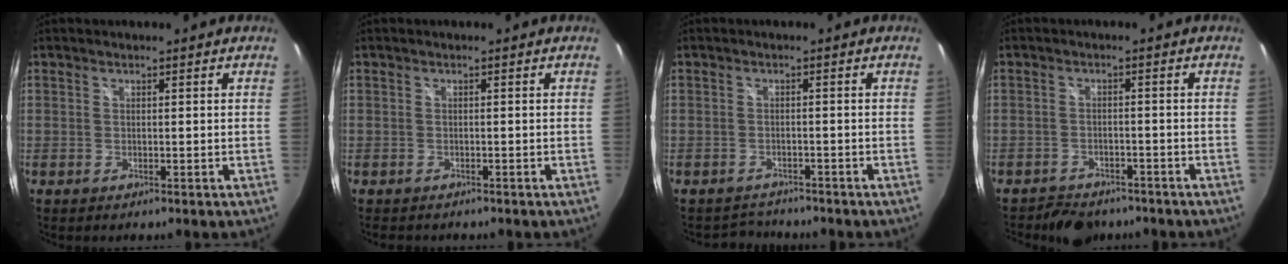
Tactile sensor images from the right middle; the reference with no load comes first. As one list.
[{"total": 1.7, "force": [-1.4, 0.8, 0.4], "torque": [-0.012, -0.006, -0.022]}, {"total": 3.3, "force": [-3.1, 1.2, -0.3], "torque": [-0.004, 0.002, -0.053]}, {"total": 7.0, "force": [-6.0, 3.1, 1.8], "torque": [-0.050, 0.000, -0.087]}]